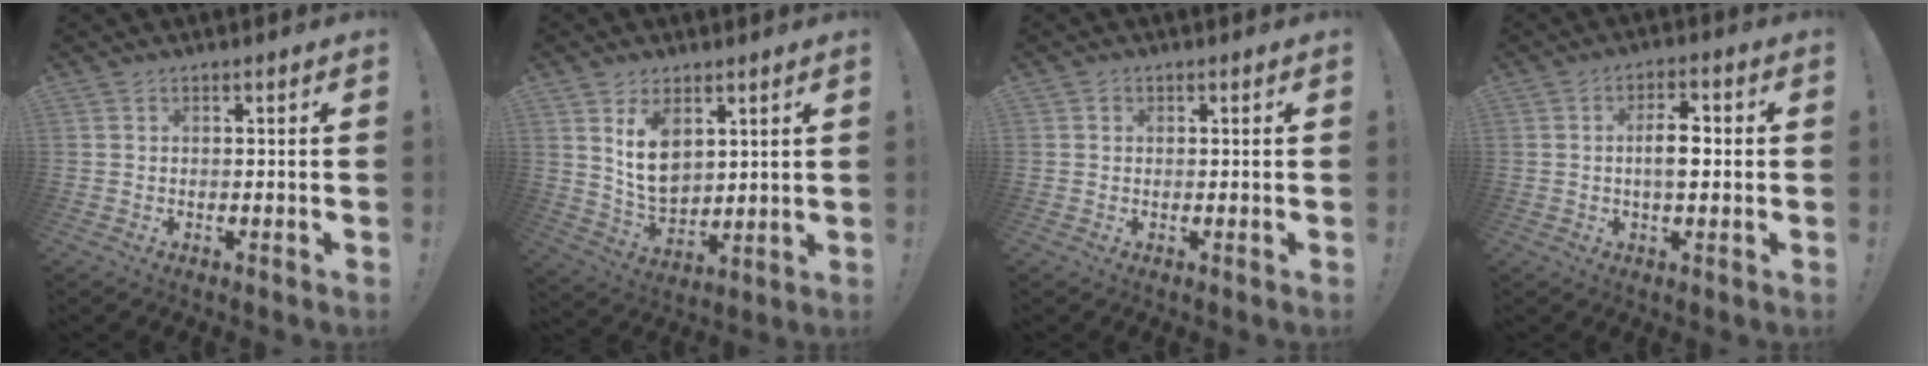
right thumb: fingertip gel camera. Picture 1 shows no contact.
{"total": 10.5, "force": [5.1, 6.9, 6.1], "torque": [-0.096, -0.032, 0.097]}
{"total": 0.9, "force": [0.3, 0.8, 0.2], "torque": [-0.002, 0.002, 0.005]}
{"total": 6.7, "force": [-0.2, 3.2, 5.9], "torque": [-0.093, 0.005, -0.012]}